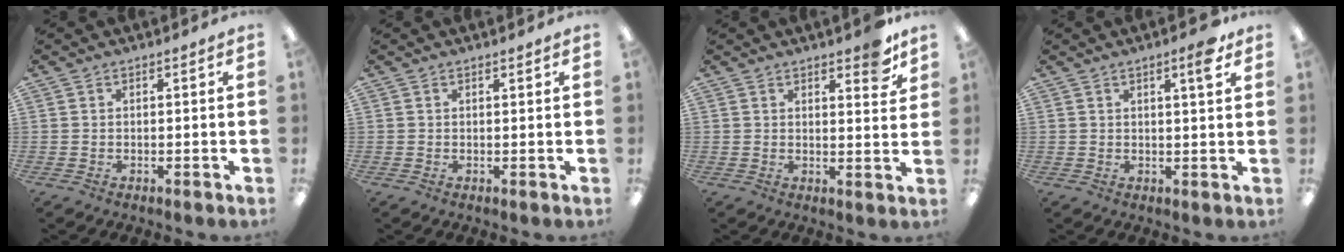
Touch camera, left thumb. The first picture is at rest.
{"total": 0.6, "force": [0.6, 0.1, 0.1], "torque": [0.005, -0.003, 0.010]}
{"total": 3.4, "force": [2.4, 0.9, 2.2], "torque": [-0.024, -0.009, 0.037]}
{"total": 4.5, "force": [2.8, 0.7, 3.5], "torque": [-0.051, -0.006, 0.041]}